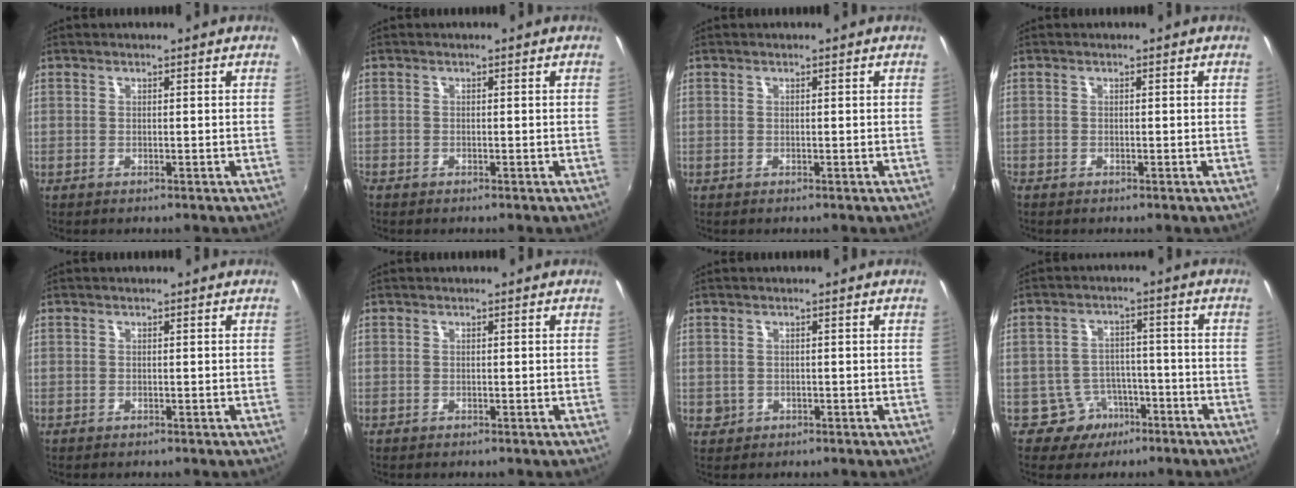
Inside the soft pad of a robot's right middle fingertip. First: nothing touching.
{"total": 1.2, "force": [-0.8, 0.7, 0.5], "torque": [-0.011, -0.004, -0.016]}
{"total": 0.0}
{"total": 0.8, "force": [-0.5, 0.5, 0.4], "torque": [-0.008, -0.003, -0.011]}
{"total": 0.0}
{"total": 0.0}
{"total": 2.9, "force": [-0.1, 2.8, 1.0], "torque": [-0.016, 0.001, 0.003]}
{"total": 6.9, "force": [-3.9, 5.6, 0.8], "torque": [-0.022, 0.026, -0.049]}